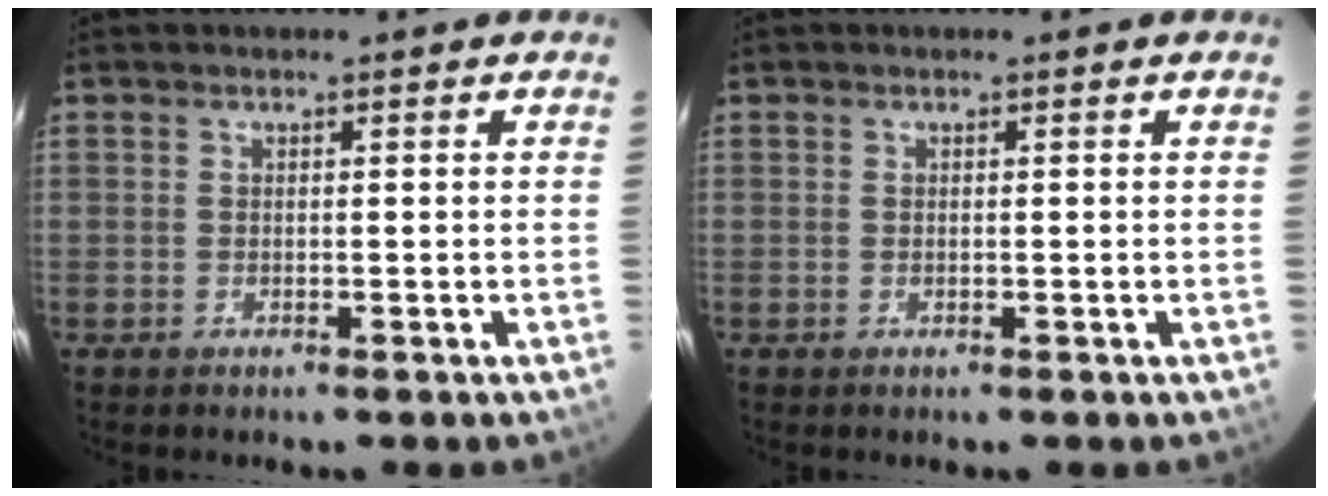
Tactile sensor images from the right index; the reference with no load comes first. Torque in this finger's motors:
{"motor_torque": [-0.14, 0.14, -0.03, -0.01]}